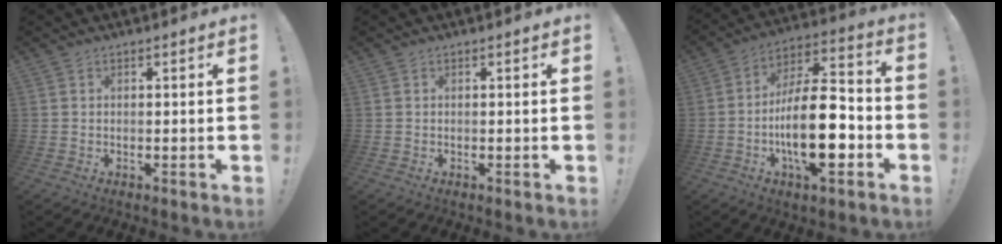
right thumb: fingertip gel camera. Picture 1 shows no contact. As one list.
[{"total": 0.0}, {"total": 20.5, "force": [-5.7, 7.7, 18.1], "torque": [-0.315, 0.021, -0.089]}]